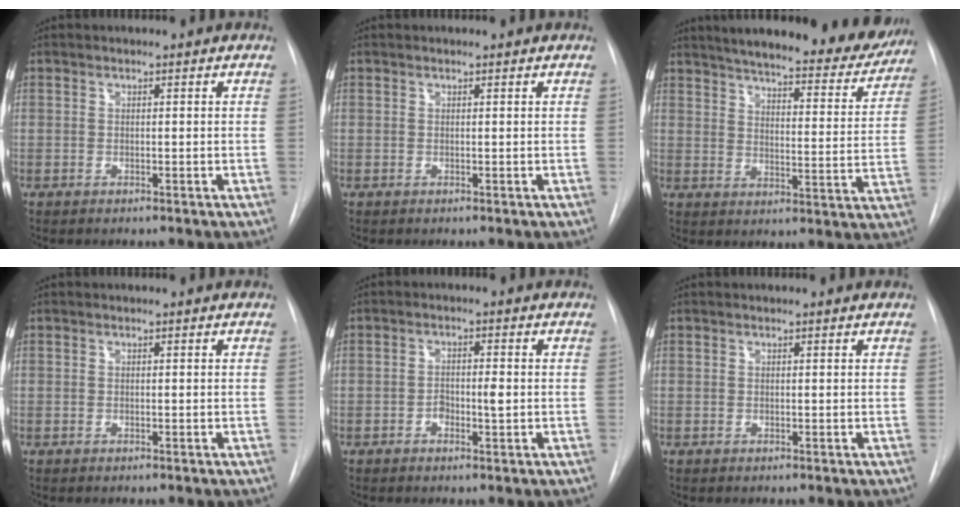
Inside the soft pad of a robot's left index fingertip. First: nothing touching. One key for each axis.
{"total": 0.6, "fx": 0.6, "fy": 0.0, "fz": 0.0, "tx": -0.006, "ty": 0.005, "tz": 0.005}
{"total": 26.2, "fx": 23.1, "fy": 5.4, "fz": 11.2, "tx": -0.174, "ty": -0.054, "tz": 0.278}
{"total": 0.0}
{"total": 2.6, "fx": -1.0, "fy": 0.8, "fz": 2.3, "tx": -0.038, "ty": -0.002, "tz": -0.016}
{"total": 0.6, "fx": 0.6, "fy": 0.0, "fz": 0.1, "tx": -0.009, "ty": 0.005, "tz": 0.004}